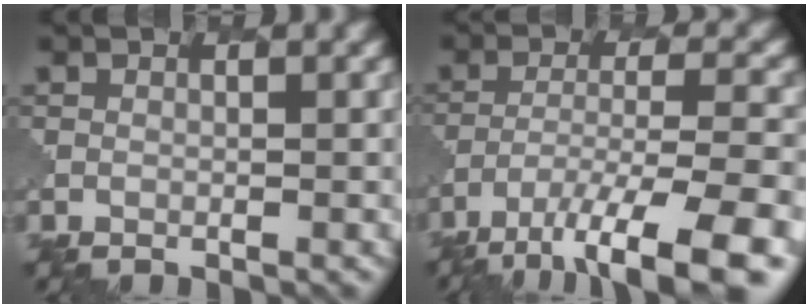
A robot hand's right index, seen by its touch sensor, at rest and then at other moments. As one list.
[{"total": 10.1, "force": [-7.0, 2.5, 6.8], "torque": [-0.125, -0.012, -0.110]}]